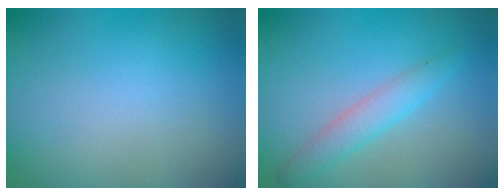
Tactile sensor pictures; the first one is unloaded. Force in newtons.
{"total": 2.3, "press": 2.3, "slide": 0.0}